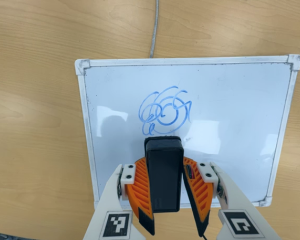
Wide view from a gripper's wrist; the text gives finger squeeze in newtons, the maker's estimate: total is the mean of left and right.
{"total": 8.8, "left": 7.6, "right": 9.9}